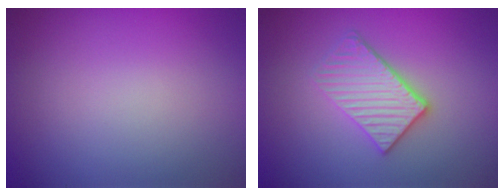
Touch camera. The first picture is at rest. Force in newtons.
{"total": 3.8, "press": 3.2, "slide": 2.0}